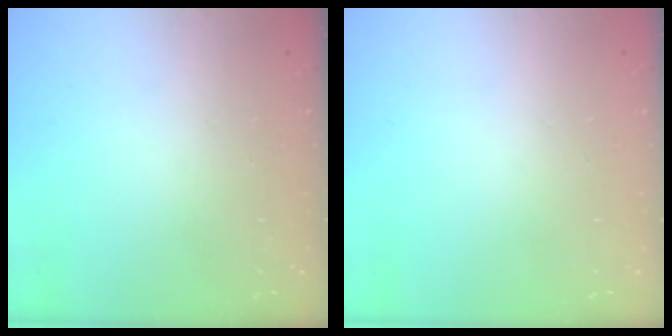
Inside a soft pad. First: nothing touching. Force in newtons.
{"total": 0.0}